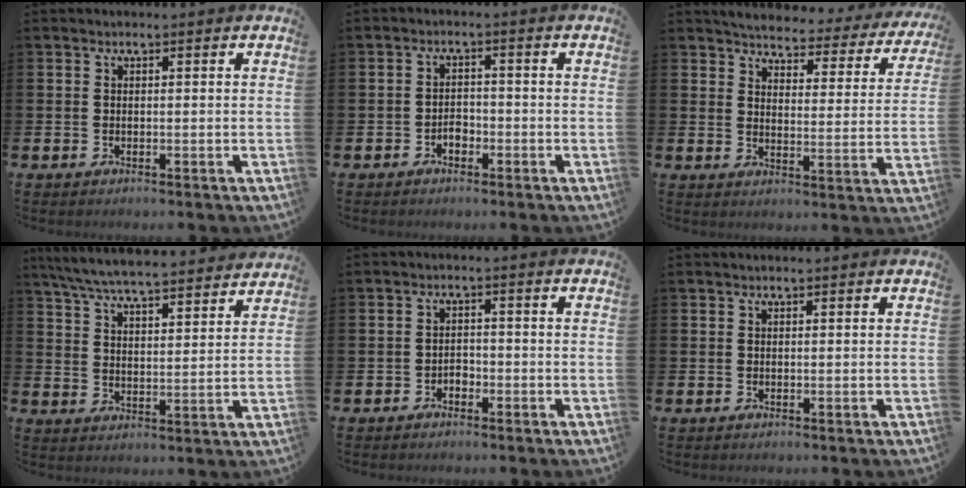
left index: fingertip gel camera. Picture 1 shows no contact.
{"total": 1.8, "force": [-1.0, 1.2, 0.8], "torque": [-0.011, -0.001, -0.024]}
{"total": 3.8, "force": [3.6, 0.8, 0.8], "torque": [-0.029, -0.039, 0.053]}
{"total": 7.1, "force": [6.8, 0.5, 2.0], "torque": [-0.063, -0.047, 0.119]}
{"total": 1.5, "force": [-1.2, 0.9, 0.2], "torque": [-0.001, -0.001, -0.027]}
{"total": 0.0}